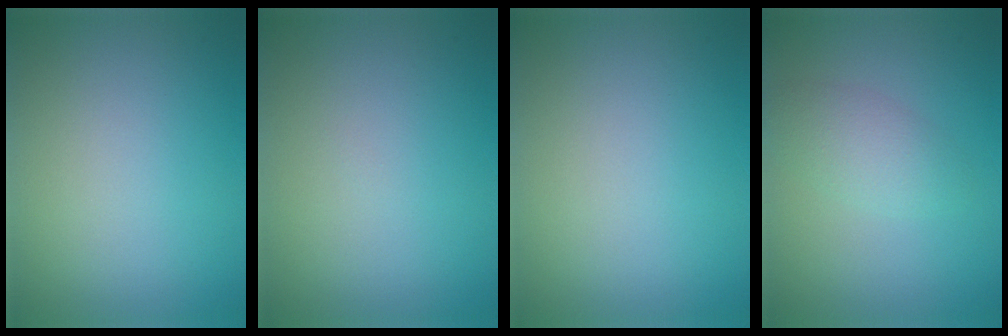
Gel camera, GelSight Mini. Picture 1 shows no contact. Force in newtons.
{"total": 0.0}
{"total": 0.0}
{"total": 2.4, "press": 2.4, "slide": 0.1}